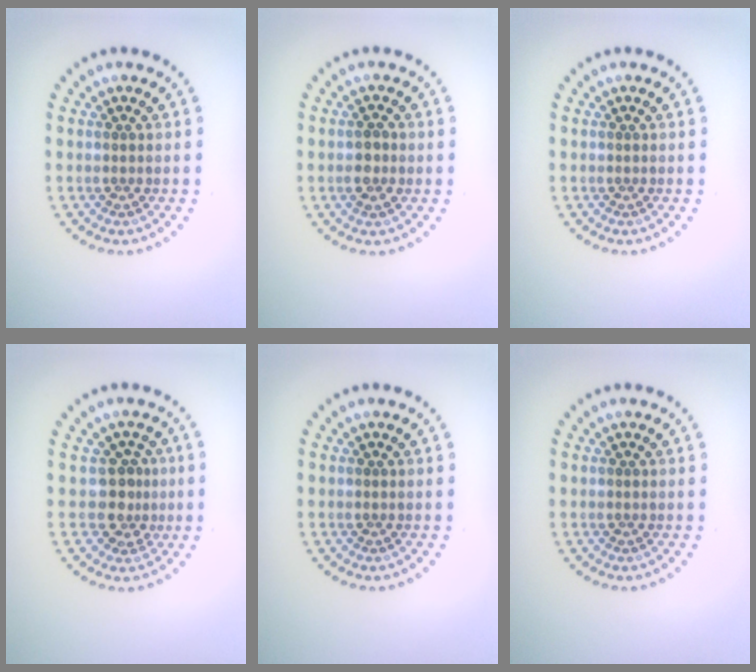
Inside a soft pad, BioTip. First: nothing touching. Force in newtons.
{"total": 1.8, "press": 1.8, "slide": 0.3}
{"total": 0.0}
{"total": 2.7, "press": 2.2, "slide": 1.4}
{"total": 0.0}
{"total": 0.0}